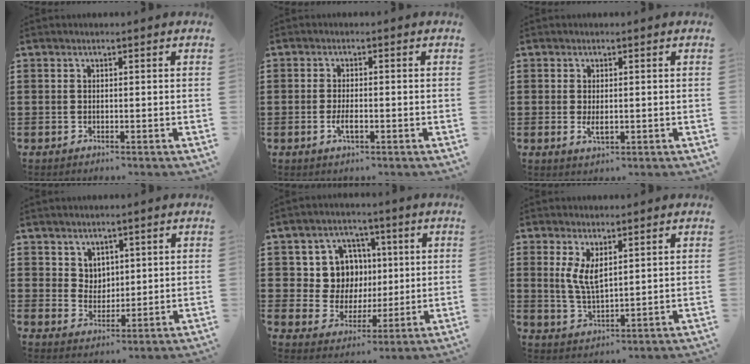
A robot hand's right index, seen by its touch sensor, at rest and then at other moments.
{"total": 2.6, "force": [-0.9, 0.7, 2.3], "torque": [-0.048, -0.005, -0.017]}
{"total": 2.2, "force": [-0.1, 0.8, 2.0], "torque": [-0.039, -0.001, -0.001]}
{"total": 3.8, "force": [2.5, 2.8, 0.5], "torque": [-0.022, 0.007, 0.048]}
{"total": 9.0, "force": [1.8, 8.1, 3.3], "torque": [-0.087, 0.014, 0.038]}
{"total": 4.8, "force": [1.9, 1.9, 3.9], "torque": [-0.089, -0.002, 0.032]}